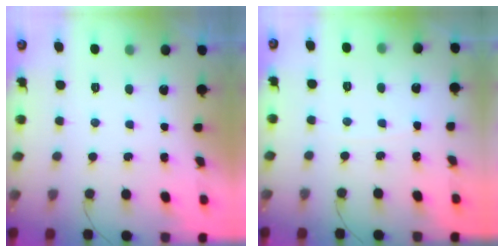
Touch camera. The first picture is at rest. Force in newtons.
{"total": 2.3, "press": 2.3, "slide": 0.3}